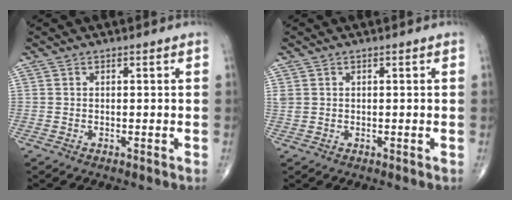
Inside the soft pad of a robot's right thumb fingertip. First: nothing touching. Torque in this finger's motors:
{"motor_torque": [0.18, 0.04, 0.38, 0.27, 0.00]}